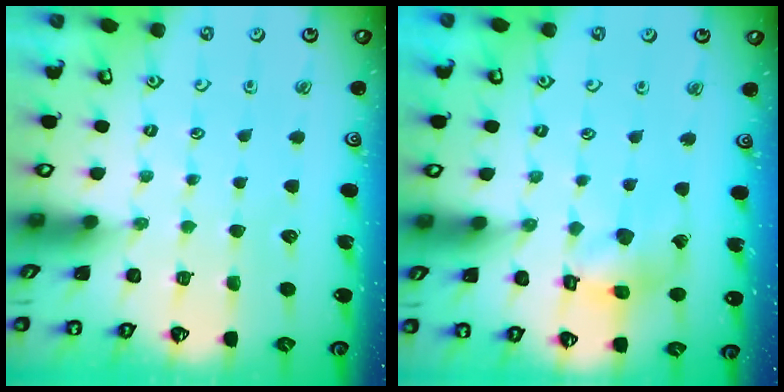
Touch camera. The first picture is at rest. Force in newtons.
{"total": 9.6, "press": 9.5, "slide": 1.0}